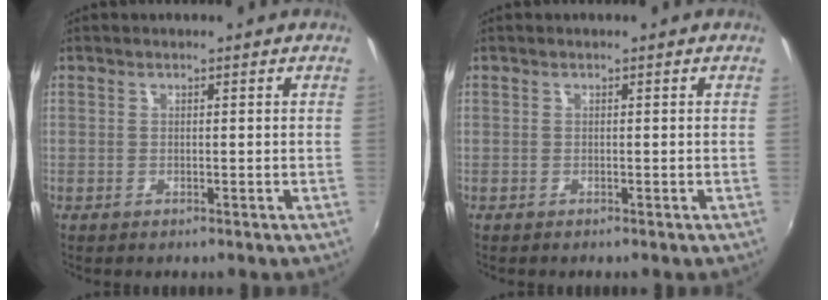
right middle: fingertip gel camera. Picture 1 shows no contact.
{"total": 0.0}